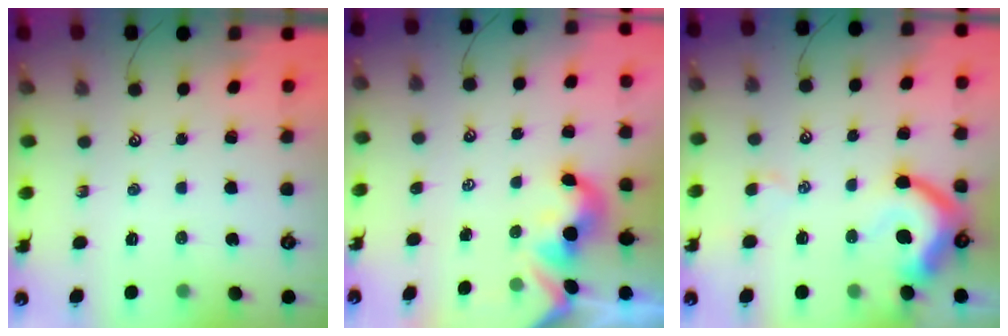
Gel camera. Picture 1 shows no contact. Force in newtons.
{"total": 2.2, "press": 2.1, "slide": 0.6}
{"total": 8.9, "press": 8.7, "slide": 1.6}